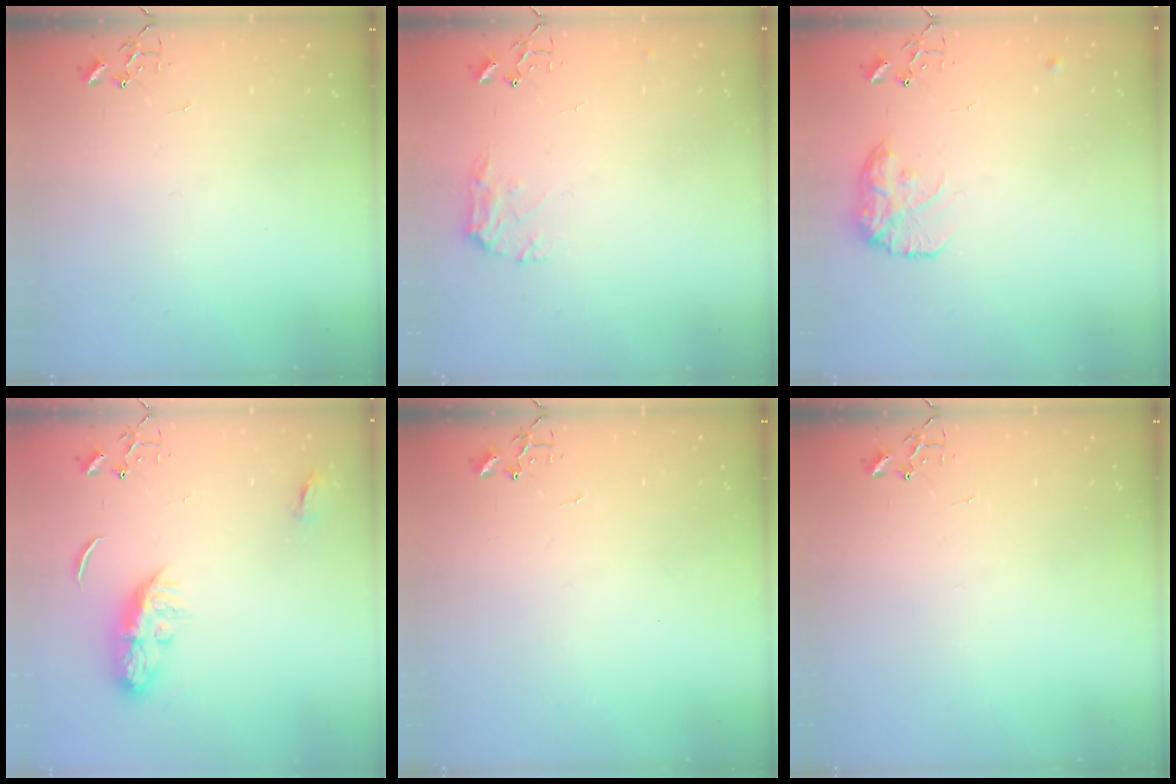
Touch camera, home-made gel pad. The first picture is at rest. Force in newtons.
{"total": 7.9, "press": 7.9, "slide": 0.1}
{"total": 13.1, "press": 13.0, "slide": 0.7}
{"total": 9.3, "press": 9.3, "slide": 0.1}
{"total": 0.0}
{"total": 0.0}